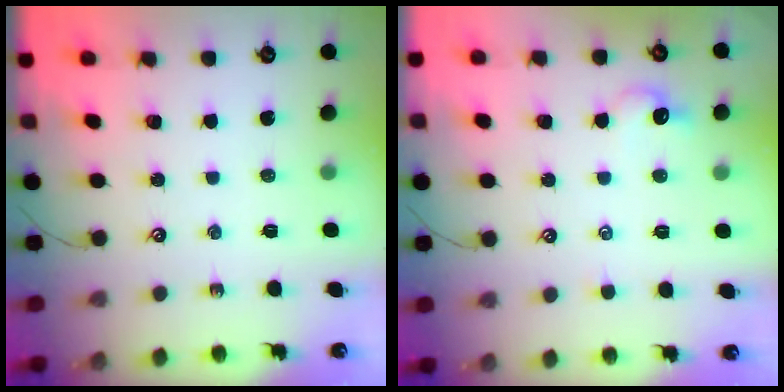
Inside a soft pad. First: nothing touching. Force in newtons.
{"total": 1.2, "press": 1.0, "slide": 0.7}